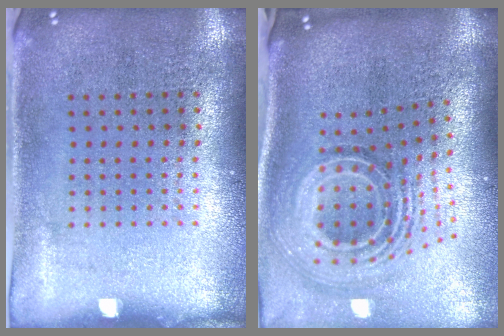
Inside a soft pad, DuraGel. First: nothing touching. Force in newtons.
{"total": 2.5, "press": 1.6, "slide": 1.9}